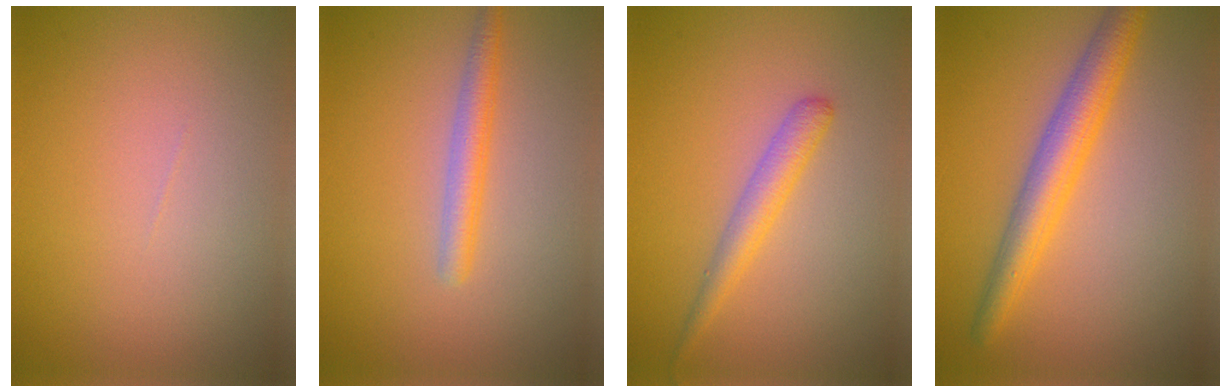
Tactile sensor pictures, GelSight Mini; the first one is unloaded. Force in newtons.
{"total": 2.3, "press": 2.3, "slide": 0.1}
{"total": 2.3, "press": 2.3, "slide": 0.1}
{"total": 4.5, "press": 4.5, "slide": 0.1}